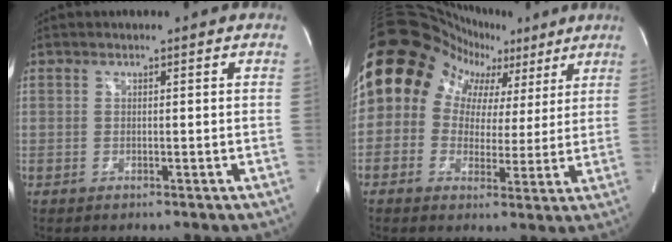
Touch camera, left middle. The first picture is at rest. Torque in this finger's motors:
{"motor_torque": [1.05, -1.09, 1.05, 0.10]}